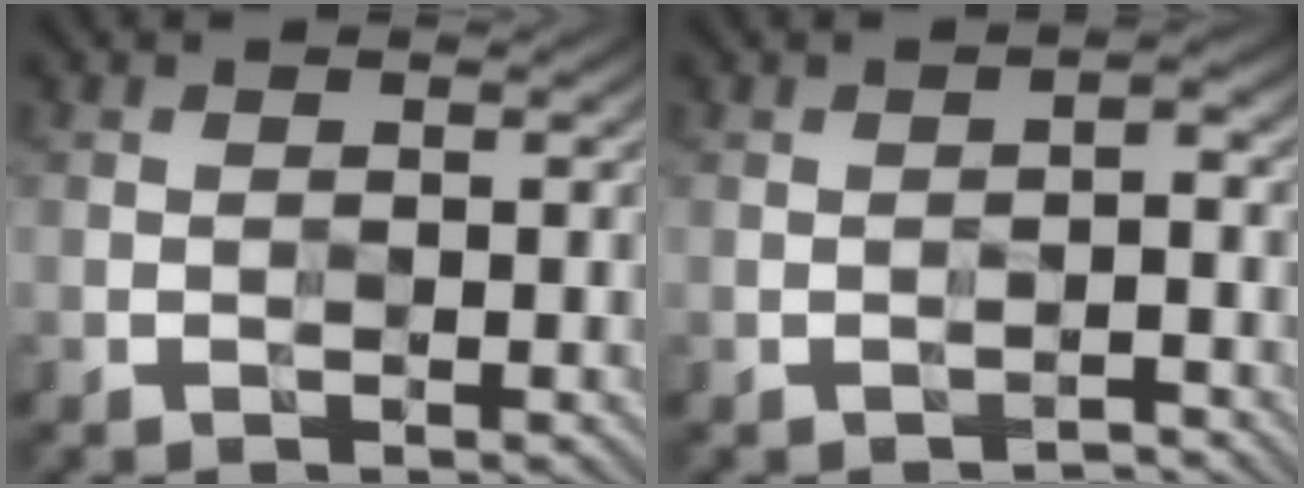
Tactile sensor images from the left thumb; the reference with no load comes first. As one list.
[{"total": 1.7, "force": [-1.3, 0.3, 1.0], "torque": [-0.016, 0.008, -0.023]}]